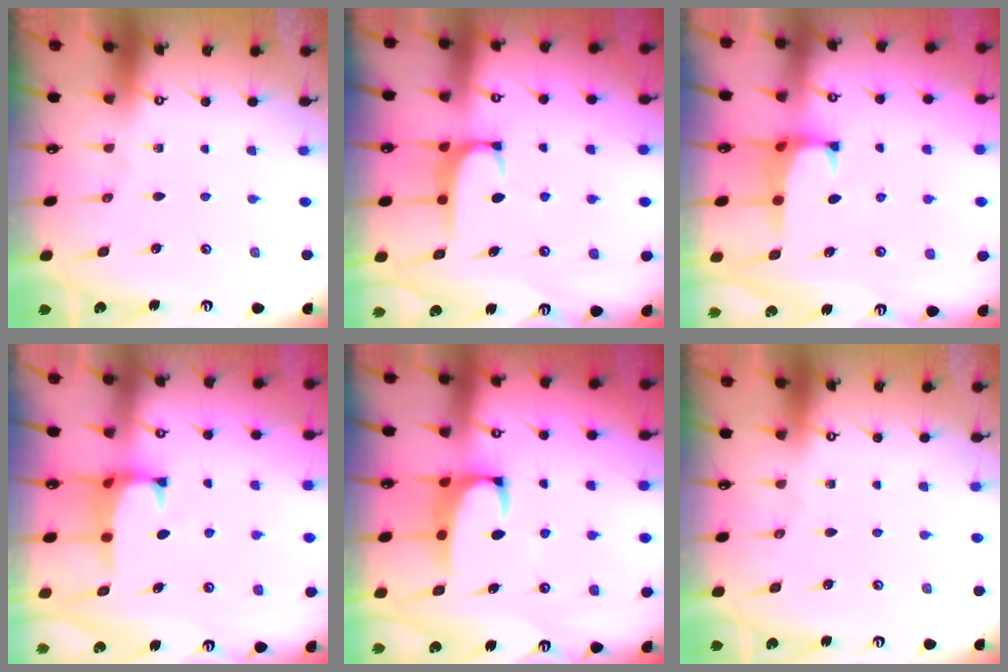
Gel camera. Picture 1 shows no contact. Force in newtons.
{"total": 1.8, "press": 1.7, "slide": 0.6}
{"total": 1.3, "press": 1.1, "slide": 0.6}
{"total": 0.9, "press": 0.4, "slide": 0.8}
{"total": 2.4, "press": 2.2, "slide": 0.9}
{"total": 0.0}